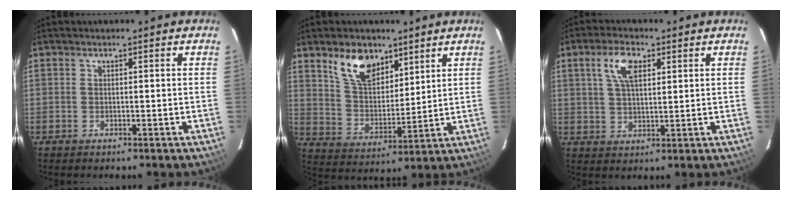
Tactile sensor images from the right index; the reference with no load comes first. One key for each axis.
{"total": 11.0, "fx": 7.0, "fy": 6.0, "fz": 5.9, "tx": -0.109, "ty": 0.013, "tz": 0.138}
{"total": 6.5, "fx": 2.8, "fy": 3.0, "fz": 5.1, "tx": -0.098, "ty": 0.013, "tz": 0.052}